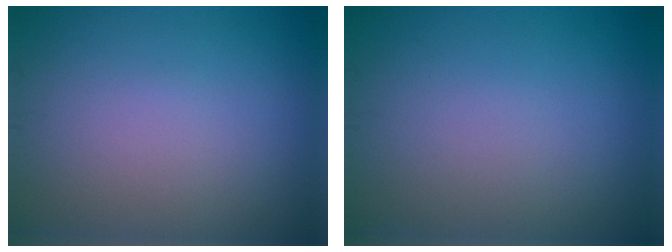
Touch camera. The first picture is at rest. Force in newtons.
{"total": 0.0}